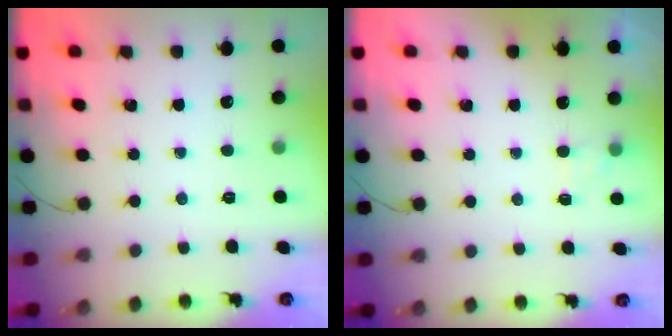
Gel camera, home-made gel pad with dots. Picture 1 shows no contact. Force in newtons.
{"total": 2.0, "press": 1.4, "slide": 1.4}